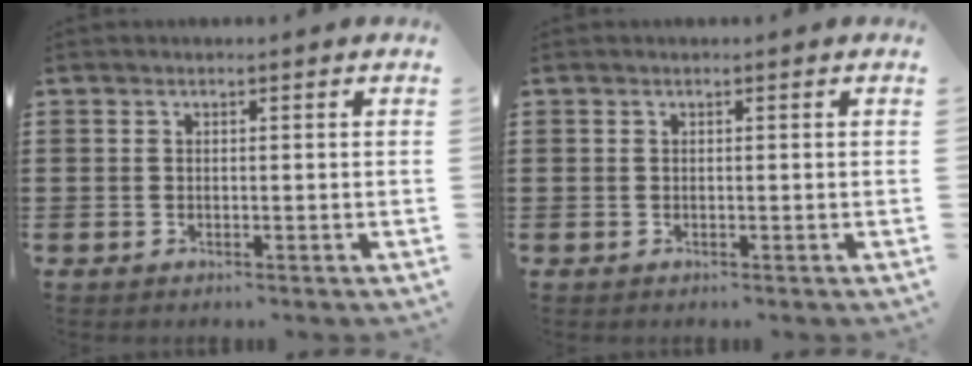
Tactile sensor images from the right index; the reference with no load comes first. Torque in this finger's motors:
{"motor_torque": [0.43, 0.64, 0.01, 0.02]}